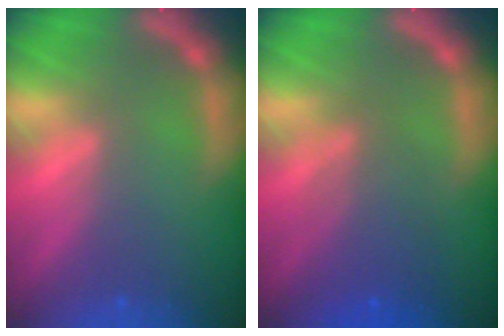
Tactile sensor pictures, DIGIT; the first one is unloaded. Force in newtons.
{"total": 4.6}